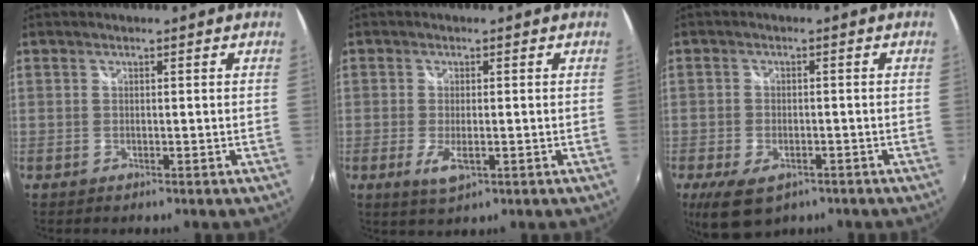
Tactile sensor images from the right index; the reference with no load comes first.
{"total": 4.0, "force": [-1.4, 1.4, 3.5], "torque": [-0.073, -0.013, -0.021]}
{"total": 8.2, "force": [-4.7, 4.4, 5.0], "torque": [-0.116, -0.026, -0.077]}